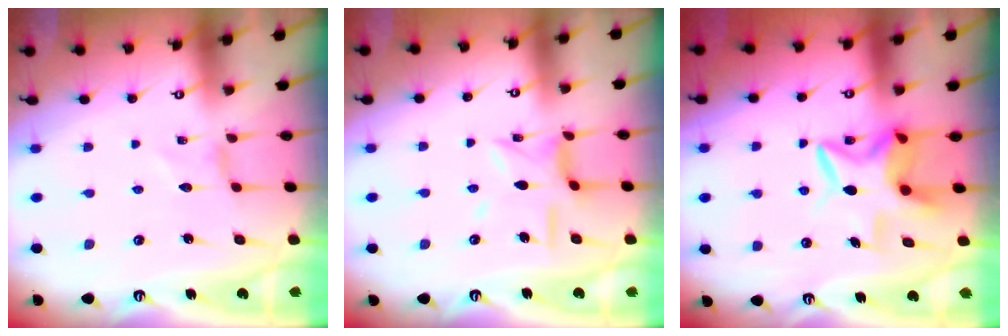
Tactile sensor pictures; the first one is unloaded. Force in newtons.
{"total": 9.2, "press": 9.2, "slide": 0.8}
{"total": 10.3, "press": 10.2, "slide": 1.7}